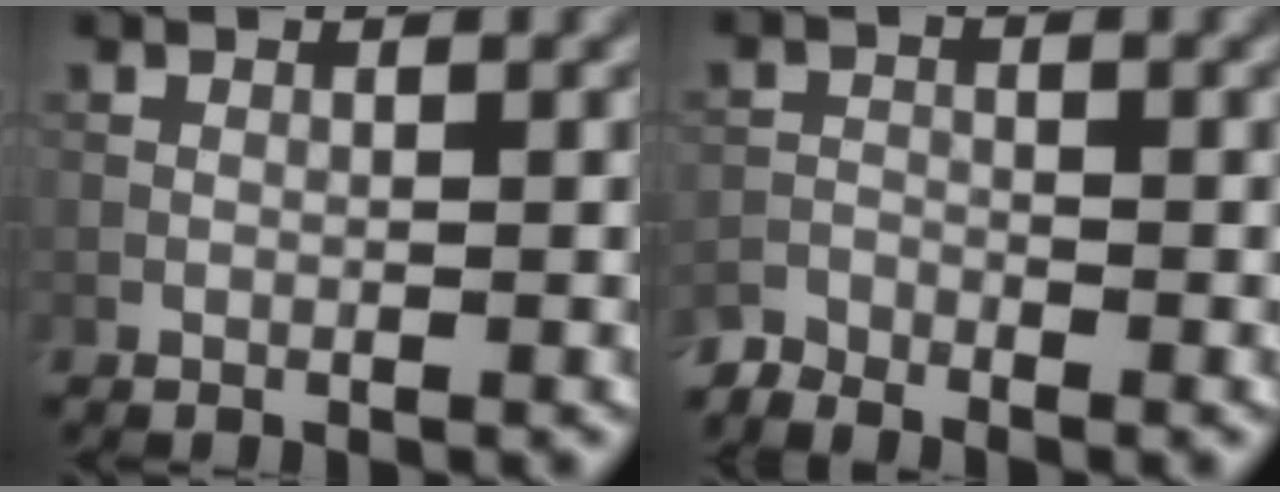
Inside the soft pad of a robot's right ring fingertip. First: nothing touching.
{"total": 2.3, "force": [-2.3, 0.3, 0.1], "torque": [-0.008, -0.003, -0.054]}